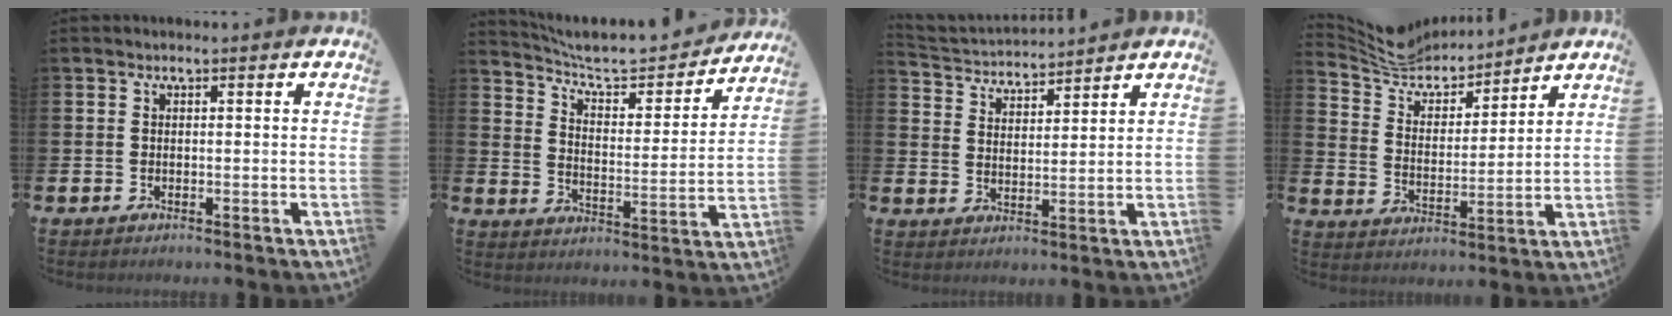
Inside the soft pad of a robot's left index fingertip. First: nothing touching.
{"total": 7.3, "force": [6.6, 1.8, 2.4], "torque": [-0.076, -0.047, 0.110]}
{"total": 3.6, "force": [3.5, 0.8, -0.4], "torque": [-0.010, -0.028, 0.060]}
{"total": 7.4, "force": [7.0, 2.0, 1.0], "torque": [-0.064, -0.049, 0.126]}